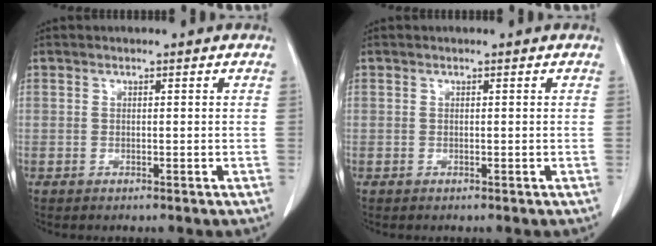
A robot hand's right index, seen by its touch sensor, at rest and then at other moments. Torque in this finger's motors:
{"motor_torque": [0.00, 0.00, 0.00, 0.01]}